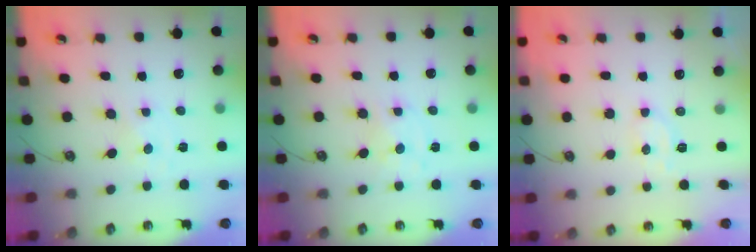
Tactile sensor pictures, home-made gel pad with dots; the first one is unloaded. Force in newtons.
{"total": 2.4, "press": 2.3, "slide": 0.5}
{"total": 5.4, "press": 5.4, "slide": 0.8}